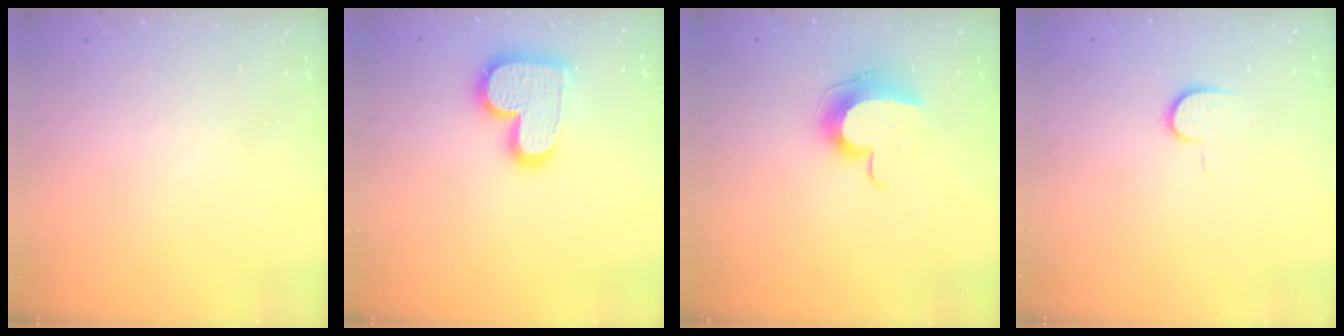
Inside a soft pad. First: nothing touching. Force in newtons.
{"total": 14.8, "press": 14.7, "slide": 0.8}
{"total": 9.6, "press": 9.6, "slide": 0.7}
{"total": 7.3, "press": 7.3, "slide": 0.8}